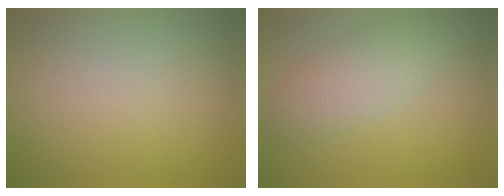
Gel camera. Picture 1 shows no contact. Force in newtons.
{"total": 3.3, "press": 3.3, "slide": 0.0}